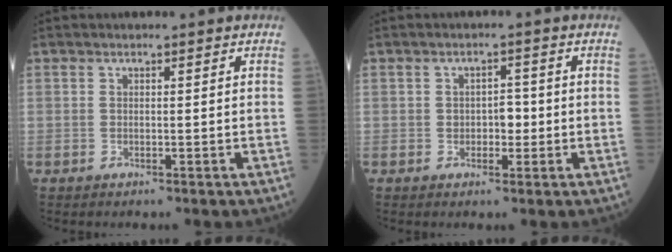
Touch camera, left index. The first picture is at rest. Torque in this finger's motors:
{"motor_torque": [-0.05, 0.09, 0.08, 0.00]}